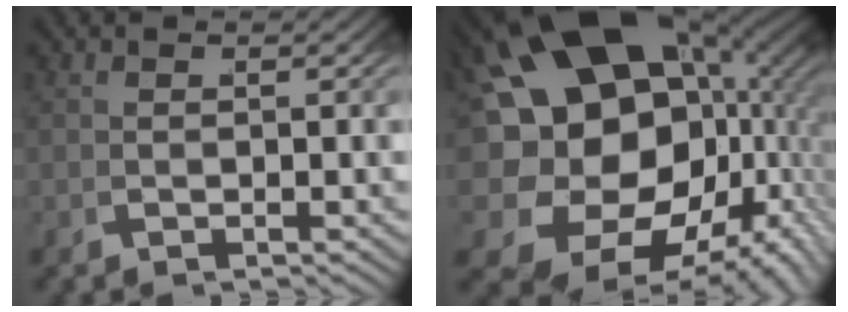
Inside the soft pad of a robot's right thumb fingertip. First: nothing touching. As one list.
[{"total": 24.4, "force": [1.1, 17.9, 16.6], "torque": [-0.340, -0.063, 0.042]}]